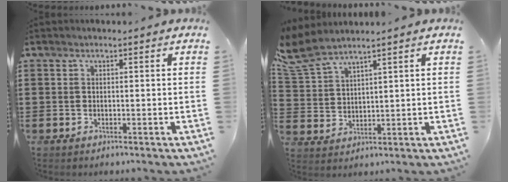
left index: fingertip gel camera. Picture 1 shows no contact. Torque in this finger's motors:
{"motor_torque": [-0.30, 0.35, 0.22, 0.08]}